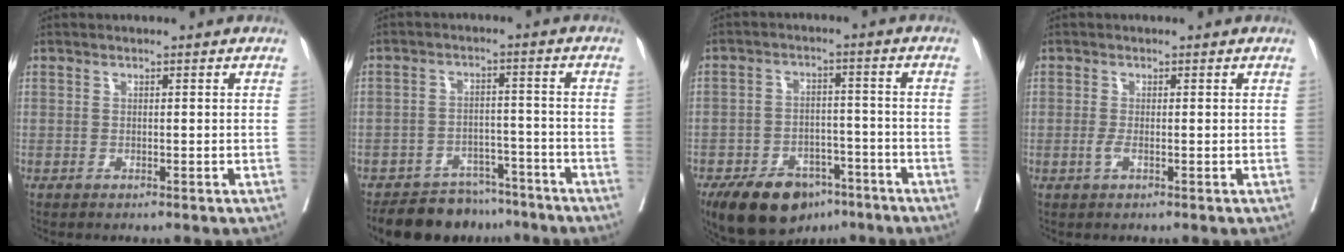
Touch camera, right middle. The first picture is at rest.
{"total": 10.3, "force": [-9.1, 4.4, 2.1], "torque": [-0.021, 0.009, -0.136]}
{"total": 12.3, "force": [-8.6, 6.4, 6.2], "torque": [-0.097, -0.002, -0.136]}
{"total": 1.0, "force": [-0.2, 0.5, 0.8], "torque": [-0.019, -0.001, -0.005]}